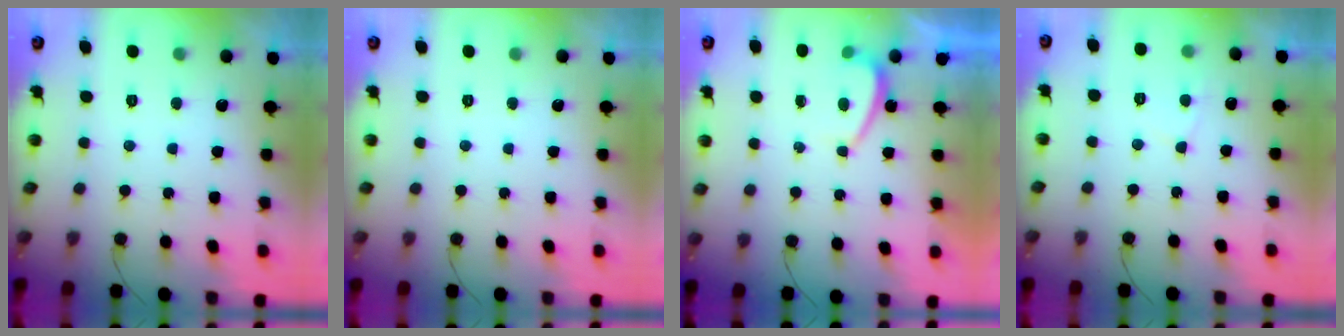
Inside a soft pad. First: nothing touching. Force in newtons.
{"total": 0.0}
{"total": 0.6, "press": 0.3, "slide": 0.5}
{"total": 3.6, "press": 3.6, "slide": 0.3}